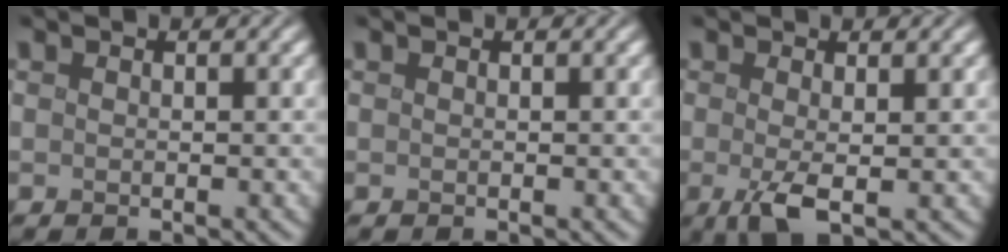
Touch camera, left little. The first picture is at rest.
{"total": 0.0}
{"total": 2.4, "force": [-0.5, 0.4, 2.4], "torque": [-0.049, -0.004, -0.007]}